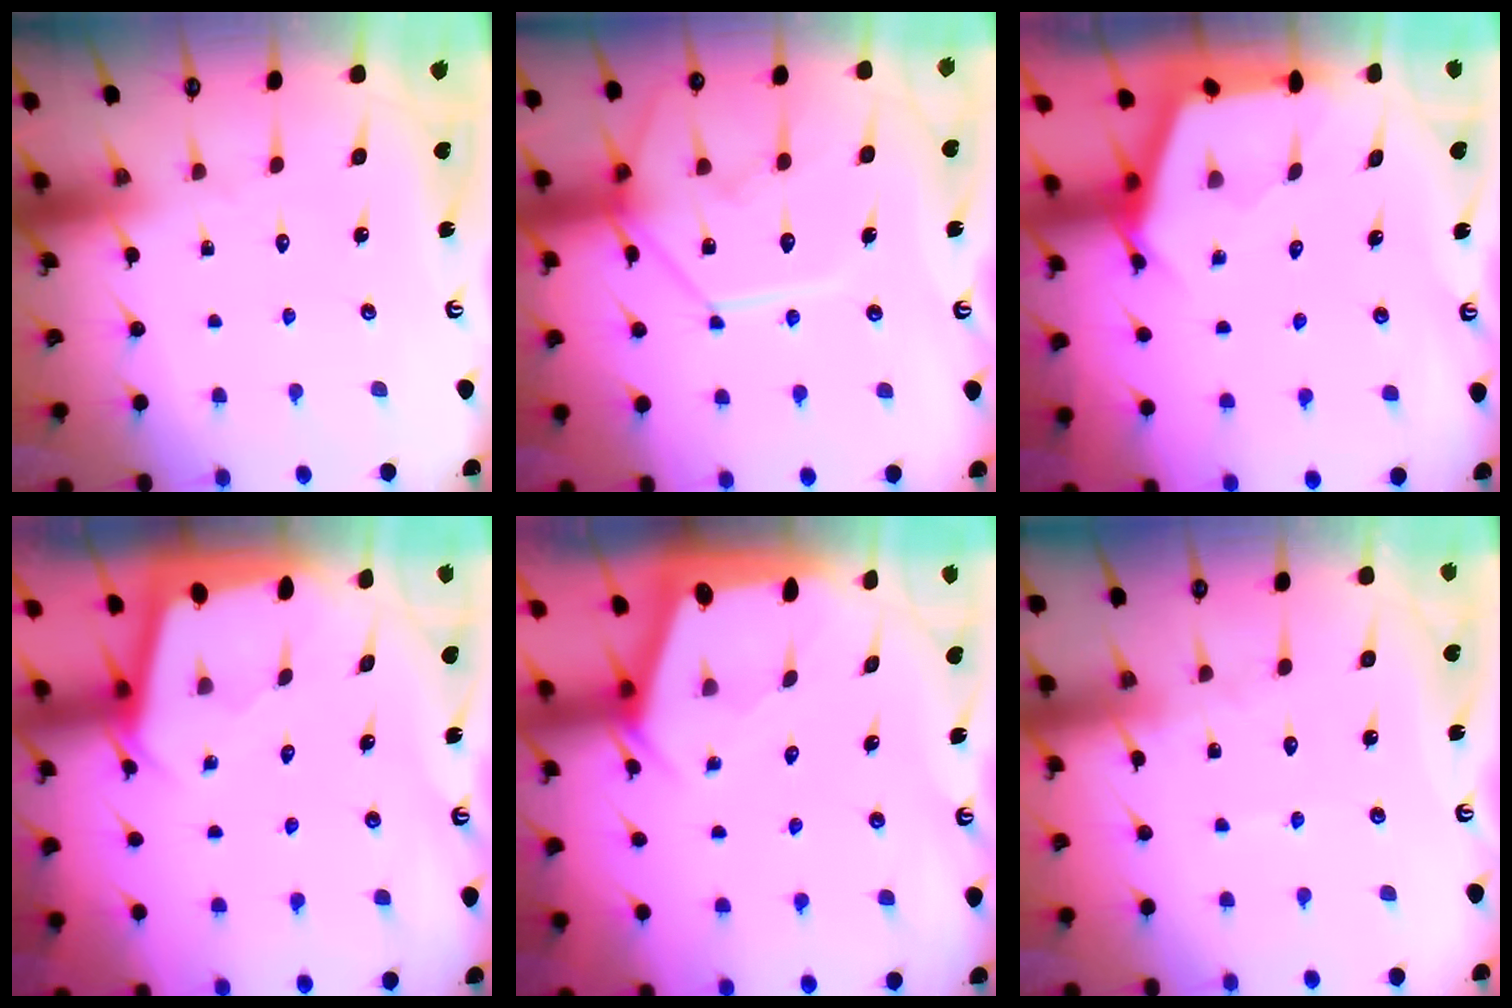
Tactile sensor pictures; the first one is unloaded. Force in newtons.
{"total": 13.4, "press": 13.3, "slide": 1.6}
{"total": 2.6, "press": 2.6, "slide": 0.3}
{"total": 2.0, "press": 2.0, "slide": 0.3}
{"total": 2.0, "press": 1.9, "slide": 0.3}
{"total": 4.4, "press": 4.4, "slide": 0.6}